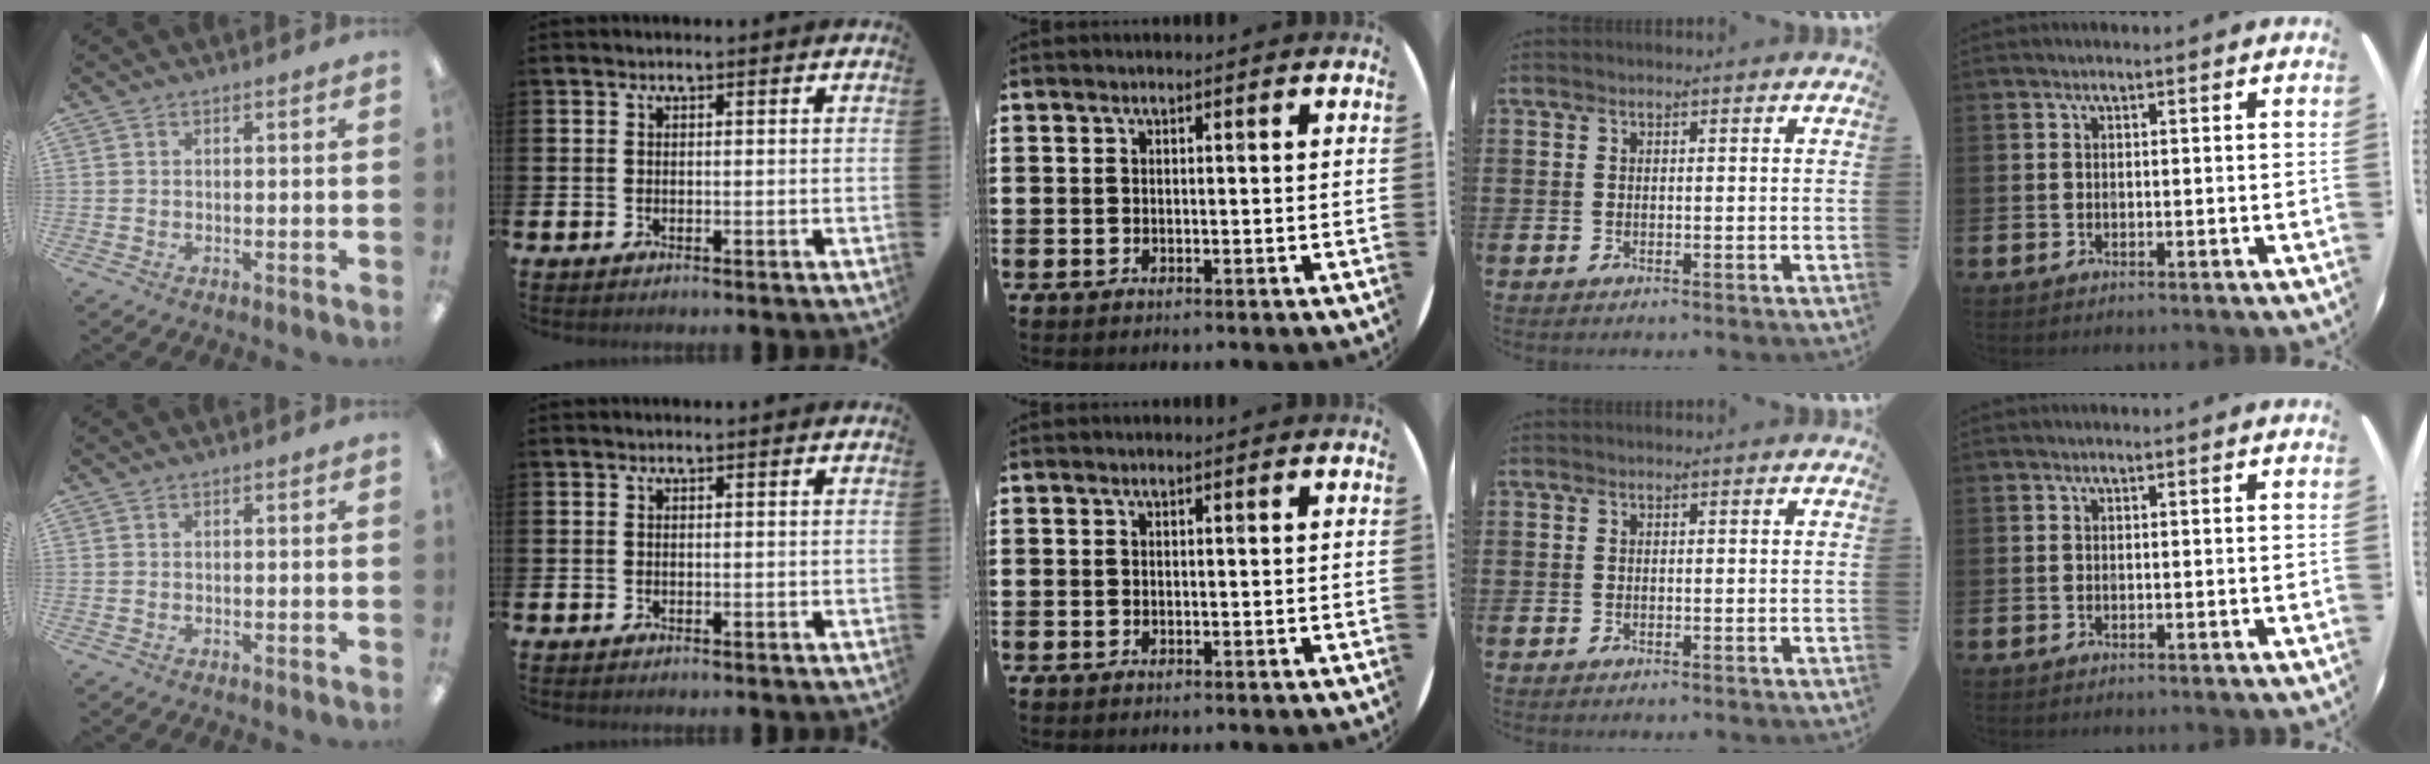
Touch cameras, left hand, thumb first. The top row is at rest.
{}